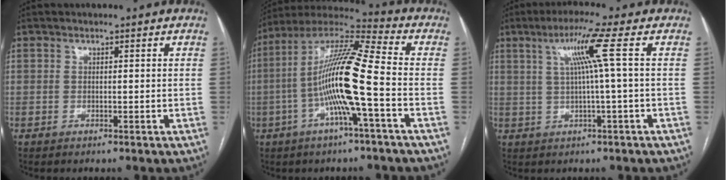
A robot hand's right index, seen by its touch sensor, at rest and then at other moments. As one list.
[{"total": 15.2, "force": [-3.0, 0.3, 14.9], "torque": [-0.287, 0.012, -0.067]}, {"total": 6.5, "force": [1.7, -1.7, 6.1], "torque": [-0.113, 0.013, 0.037]}]